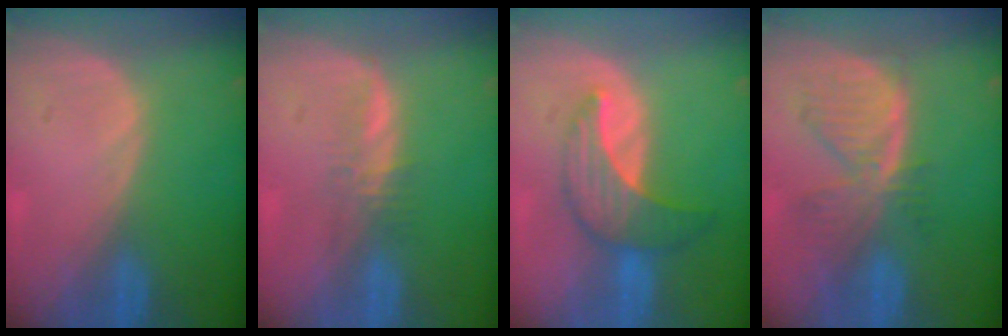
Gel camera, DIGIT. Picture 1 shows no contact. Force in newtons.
{"total": 2.3, "press": 2.2, "slide": 0.6}
{"total": 7.1, "press": 6.8, "slide": 2.0}
{"total": 7.8, "press": 6.8, "slide": 3.9}